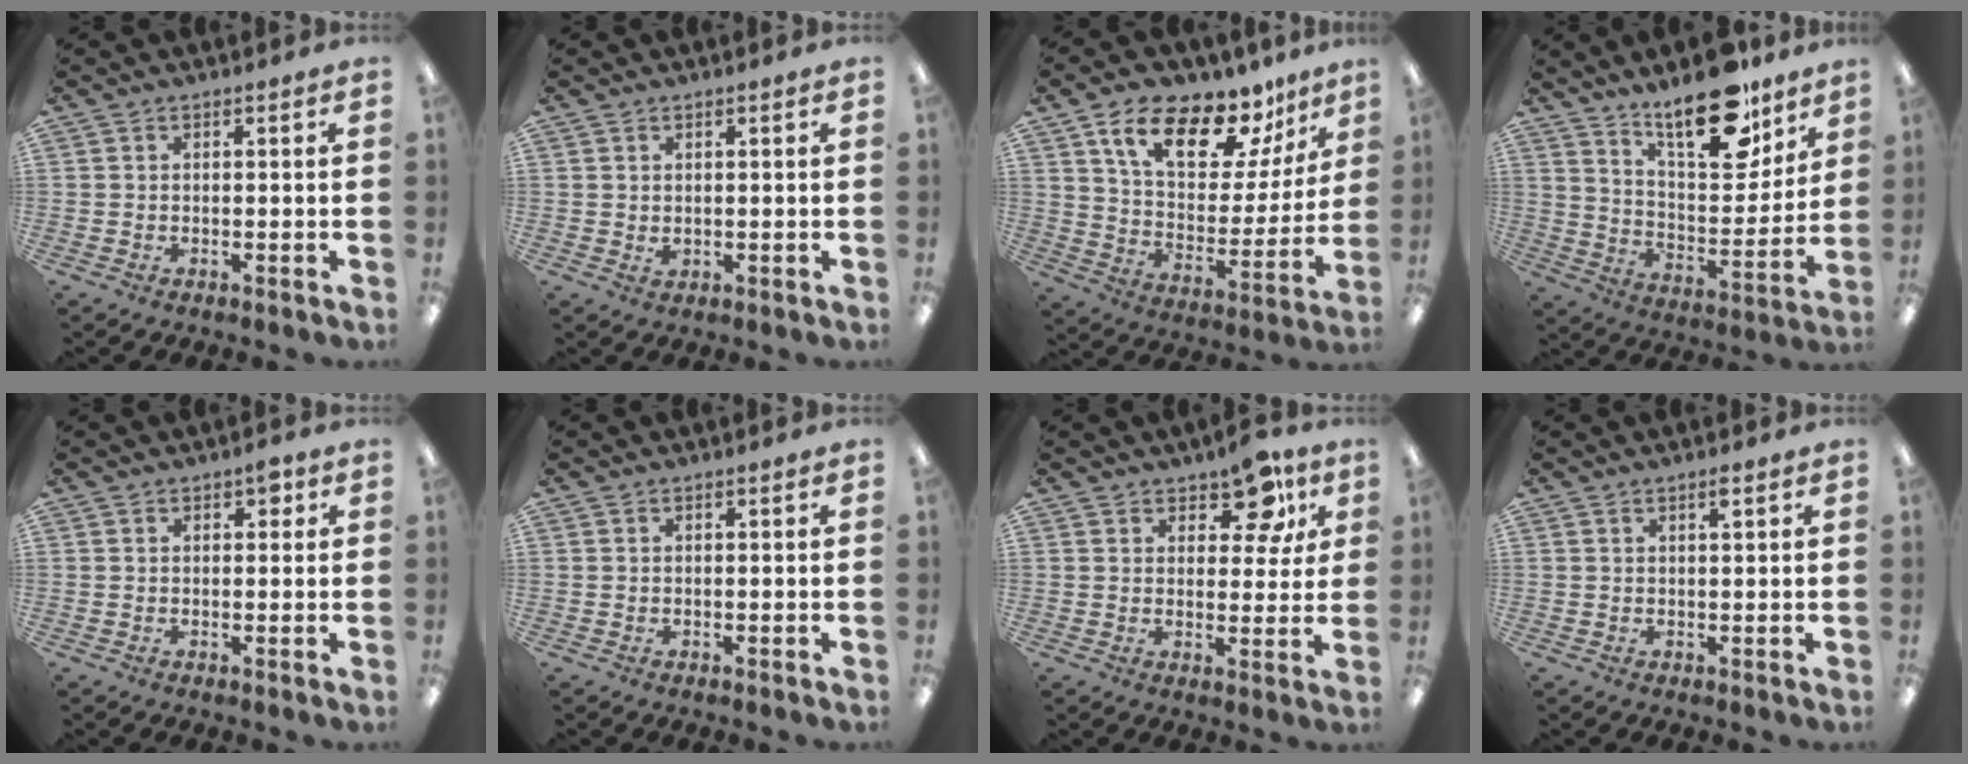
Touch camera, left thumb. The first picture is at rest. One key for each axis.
{"total": 1.2, "fx": 0.6, "fy": 0.7, "fz": 0.7, "tx": -0.015, "ty": 0.001, "tz": 0.011}
{"total": 18.2, "fx": 12.2, "fy": 8.2, "fz": 10.8, "tx": -0.186, "ty": -0.064, "tz": 0.209}
{"total": 18.6, "fx": 14.5, "fy": 6.7, "fz": 9.6, "tx": -0.142, "ty": -0.096, "tz": 0.245}
{"total": 2.8, "fx": 1.3, "fy": 1.5, "fz": 1.9, "tx": -0.015, "ty": -0.004, "tz": 0.017}
{"total": 0.0}
{"total": 9.5, "fx": 5.8, "fy": 5.1, "fz": 5.6, "tx": -0.061, "ty": -0.022, "tz": 0.098}
{"total": 1.9, "fx": 1.3, "fy": 0.2, "fz": 1.3, "tx": -0.030, "ty": 0.001, "tz": 0.022}